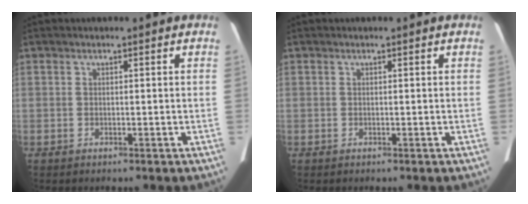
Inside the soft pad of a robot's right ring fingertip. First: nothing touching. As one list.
[{"total": 0.0}]